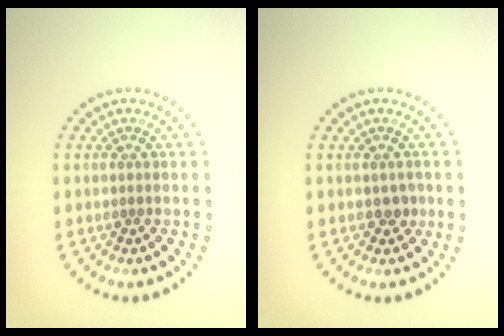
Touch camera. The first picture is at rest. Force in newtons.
{"total": 1.0, "press": 1.0, "slide": 0.3}